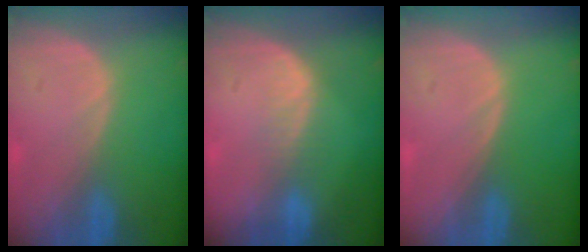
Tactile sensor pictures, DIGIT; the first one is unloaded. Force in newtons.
{"total": 2.7, "press": 2.3, "slide": 1.5}
{"total": 0.0}